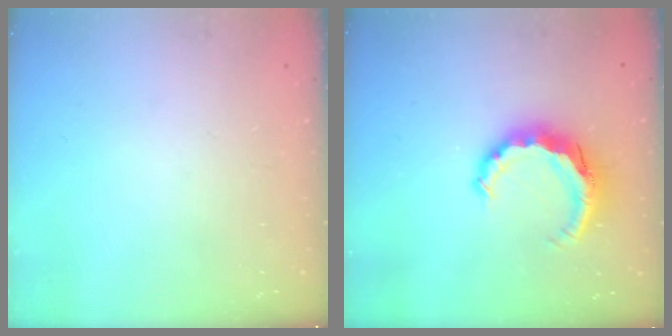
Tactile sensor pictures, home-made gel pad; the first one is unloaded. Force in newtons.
{"total": 8.6, "press": 8.5, "slide": 1.1}